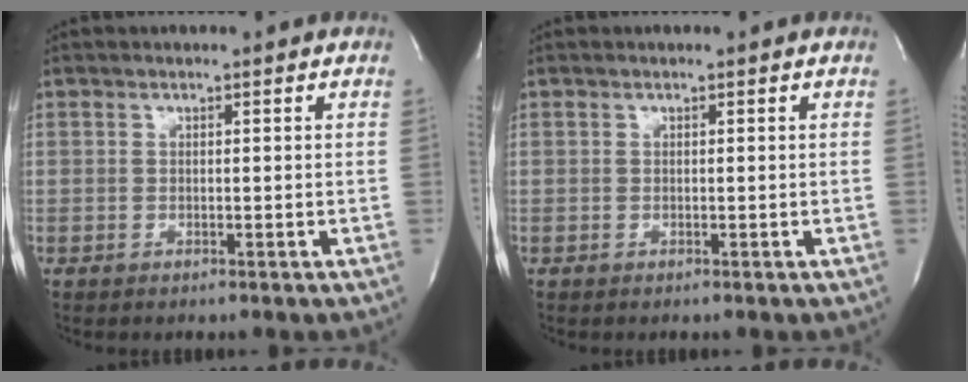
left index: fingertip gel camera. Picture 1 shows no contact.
{"total": 0.0}